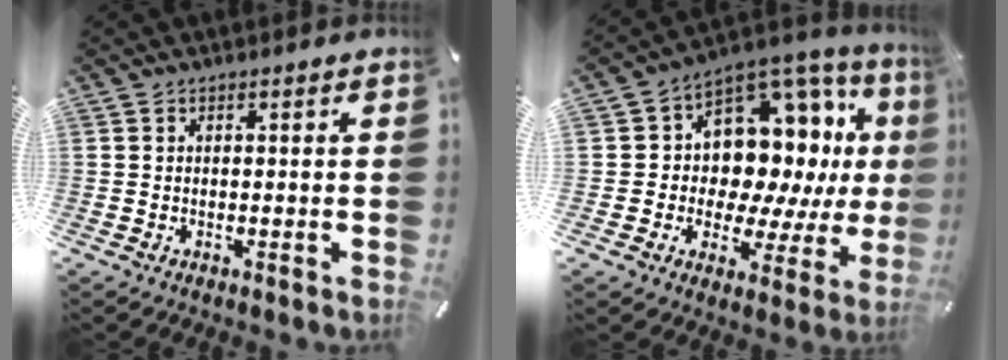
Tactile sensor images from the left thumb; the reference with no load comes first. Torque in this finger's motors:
{"motor_torque": [0.76, 0.85, 0.12, -0.04, 0.25]}